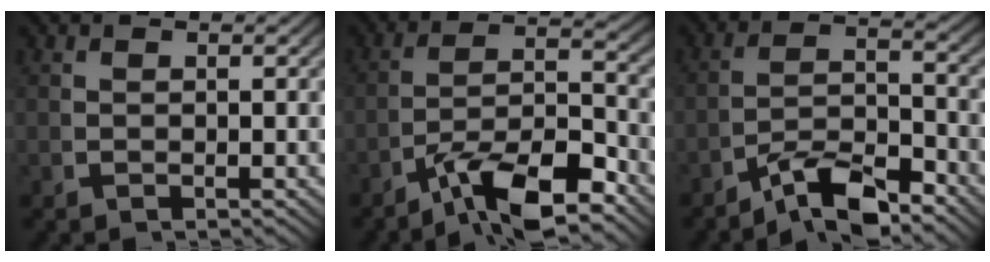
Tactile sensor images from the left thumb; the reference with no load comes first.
{"total": 8.3, "force": [-3.9, 3.7, 6.3], "torque": [-0.108, -0.027, -0.053]}
{"total": 6.9, "force": [-4.3, 3.0, 4.6], "torque": [-0.068, -0.021, -0.067]}